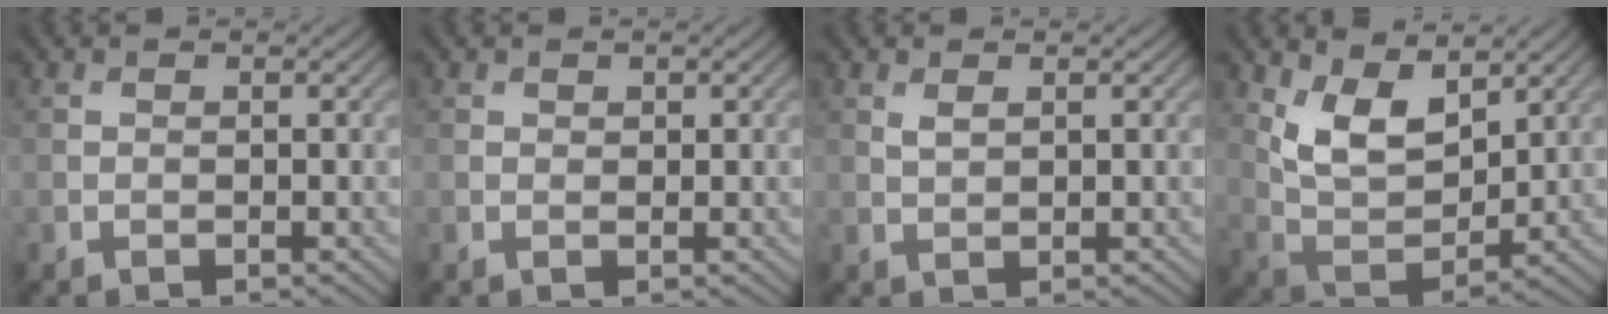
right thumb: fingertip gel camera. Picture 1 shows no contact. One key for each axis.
{"total": 0.7, "fx": 0.5, "fy": 0.5, "fz": 0.1, "tx": 0.000, "ty": -0.004, "tz": 0.008}
{"total": 1.3, "fx": 0.7, "fy": 0.6, "fz": 0.8, "tx": -0.023, "ty": -0.002, "tz": 0.017}
{"total": 8.5, "fx": 4.4, "fy": 4.4, "fz": 5.7, "tx": -0.121, "ty": -0.014, "tz": 0.084}